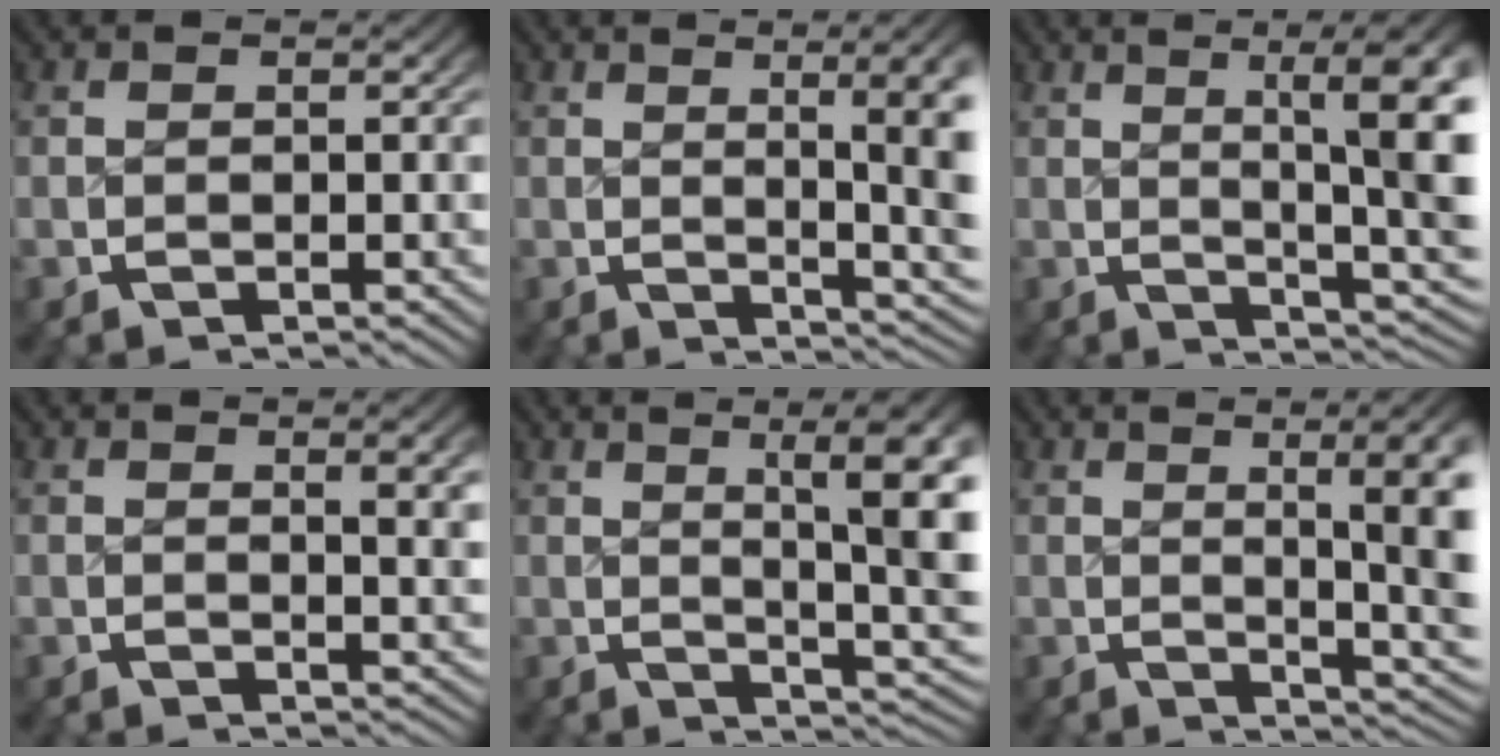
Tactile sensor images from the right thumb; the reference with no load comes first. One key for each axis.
{"total": 8.4, "fx": 0.5, "fy": 3.5, "fz": 7.6, "tx": -0.089, "ty": -0.007, "tz": 0.010}
{"total": 11.7, "fx": 2.3, "fy": 5.0, "fz": 10.3, "tx": -0.120, "ty": 0.005, "tz": 0.029}
{"total": 2.5, "fx": 0.7, "fy": 0.3, "fz": 2.4, "tx": -0.029, "ty": -0.005, "tz": 0.013}
{"total": 10.5, "fx": 2.3, "fy": 4.4, "fz": 9.3, "tx": -0.109, "ty": 0.003, "tz": 0.029}
{"total": 9.4, "fx": 0.9, "fy": 3.9, "fz": 8.5, "tx": -0.099, "ty": -0.004, "tz": 0.014}